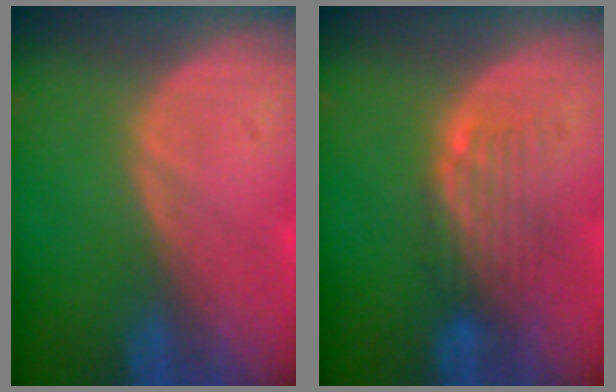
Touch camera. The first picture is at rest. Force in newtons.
{"total": 5.0, "press": 4.3, "slide": 2.6}